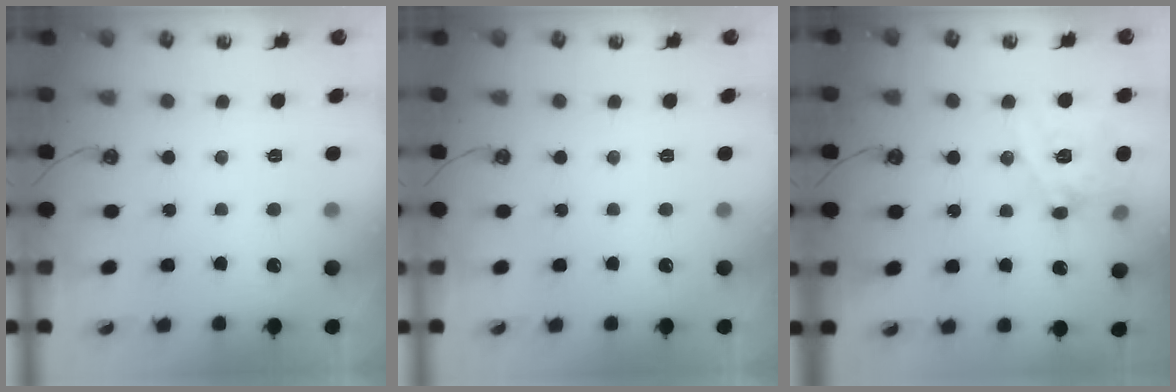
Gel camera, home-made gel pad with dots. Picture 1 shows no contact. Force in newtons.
{"total": 0.0}
{"total": 14.7, "press": 14.6, "slide": 1.8}